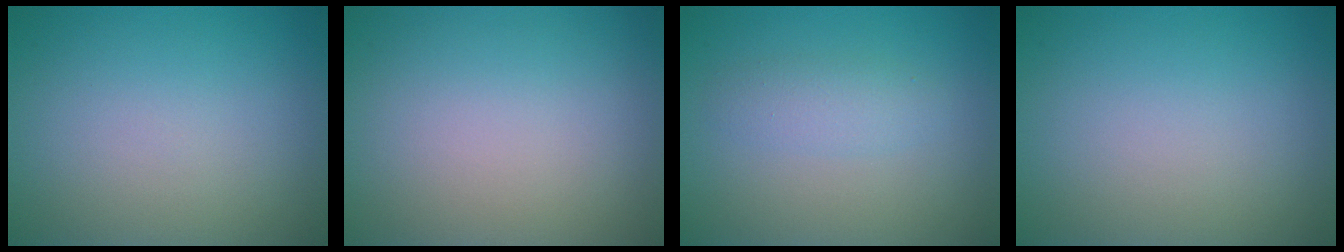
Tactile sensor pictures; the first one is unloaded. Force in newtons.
{"total": 0.0}
{"total": 1.9, "press": 1.9, "slide": 0.0}
{"total": 0.0}